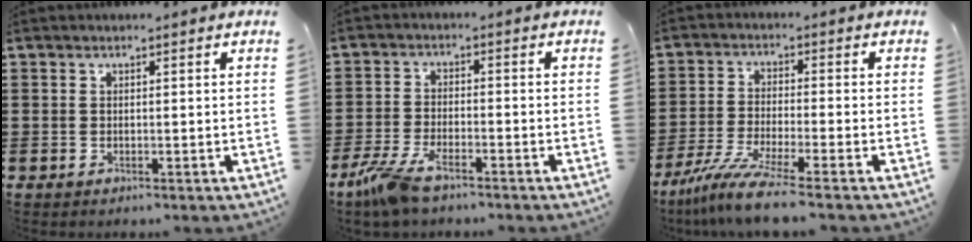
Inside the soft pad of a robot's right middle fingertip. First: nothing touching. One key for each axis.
{"total": 6.4, "fx": -4.5, "fy": 1.6, "fz": 4.2, "tx": -0.108, "ty": -0.012, "tz": -0.091}
{"total": 7.6, "fx": -6.2, "fy": -0.2, "fz": 4.5, "tx": -0.101, "ty": -0.020, "tz": -0.121}